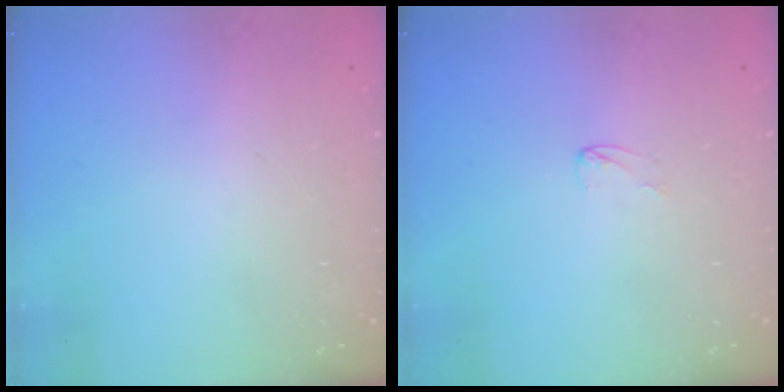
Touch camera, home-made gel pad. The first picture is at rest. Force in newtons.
{"total": 3.0, "press": 3.0, "slide": 0.3}